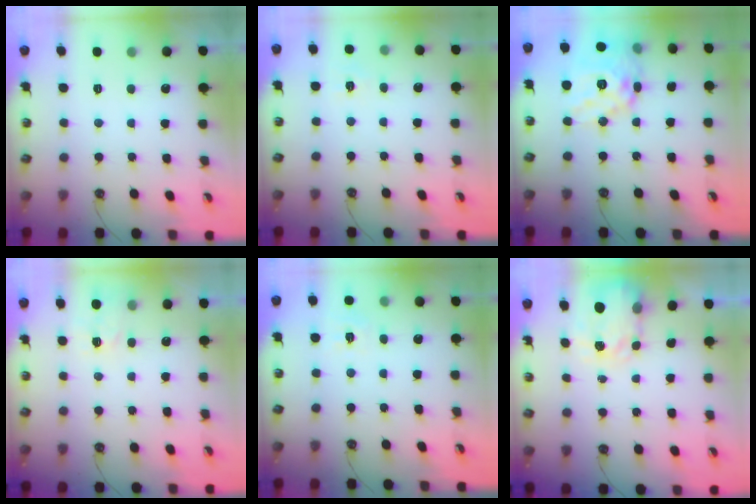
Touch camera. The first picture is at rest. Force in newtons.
{"total": 3.9, "press": 3.9, "slide": 0.5}
{"total": 18.3, "press": 18.2, "slide": 1.7}
{"total": 4.8, "press": 4.8, "slide": 0.6}
{"total": 5.9, "press": 5.9, "slide": 0.7}
{"total": 3.8, "press": 3.8, "slide": 0.5}